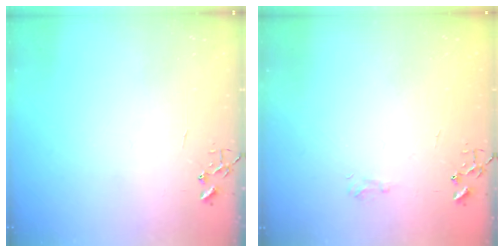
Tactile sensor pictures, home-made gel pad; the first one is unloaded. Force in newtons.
{"total": 5.6, "press": 5.6, "slide": 0.7}